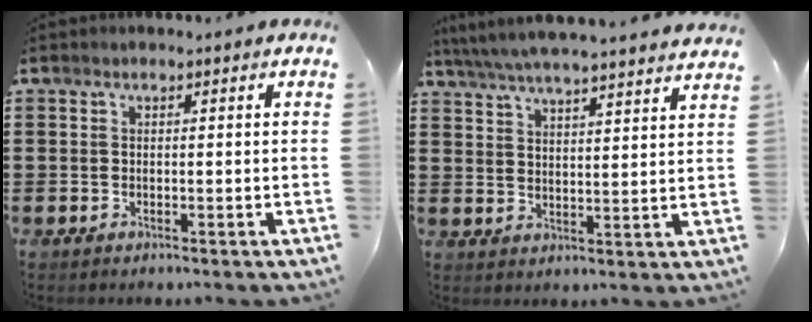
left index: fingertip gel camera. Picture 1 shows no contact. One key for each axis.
{"total": 5.2, "fx": 5.0, "fy": -0.3, "fz": 1.6, "tx": -0.050, "ty": -0.029, "tz": 0.086}